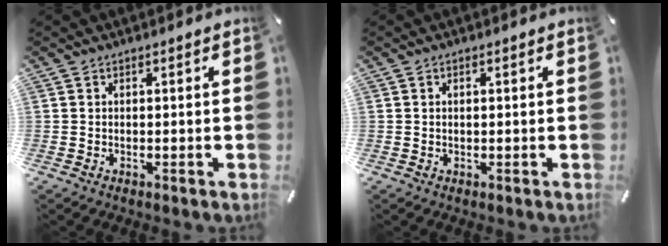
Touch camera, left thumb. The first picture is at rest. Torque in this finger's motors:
{"motor_torque": [-0.02, -0.31, -0.05, 0.08, -0.06]}